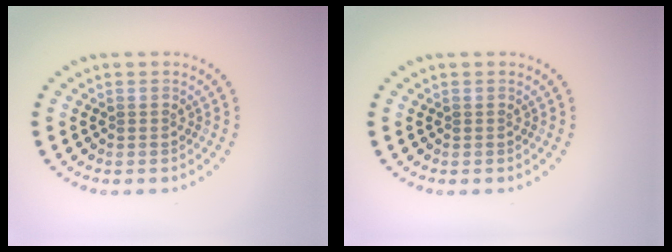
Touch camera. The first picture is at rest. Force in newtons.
{"total": 0.0}